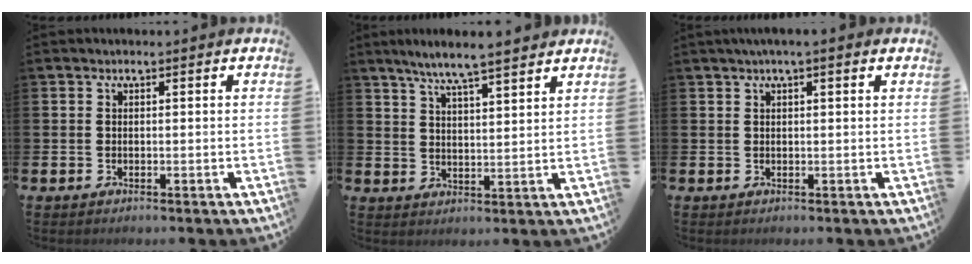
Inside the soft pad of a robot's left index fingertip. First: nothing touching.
{"total": 6.5, "force": [6.0, 0.0, 2.4], "torque": [-0.061, -0.024, 0.105]}
{"total": 1.5, "force": [1.1, 0.0, 1.0], "torque": [-0.014, 0.001, 0.019]}